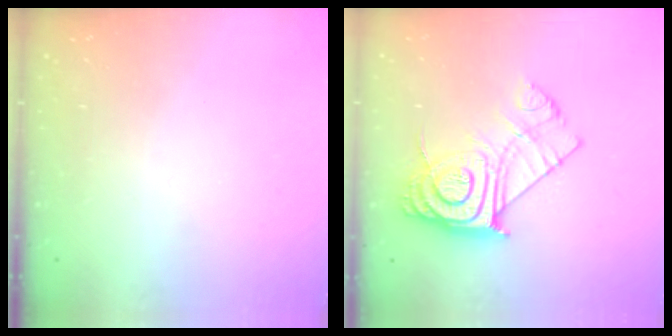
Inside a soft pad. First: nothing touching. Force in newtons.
{"total": 14.6, "press": 14.5, "slide": 0.9}